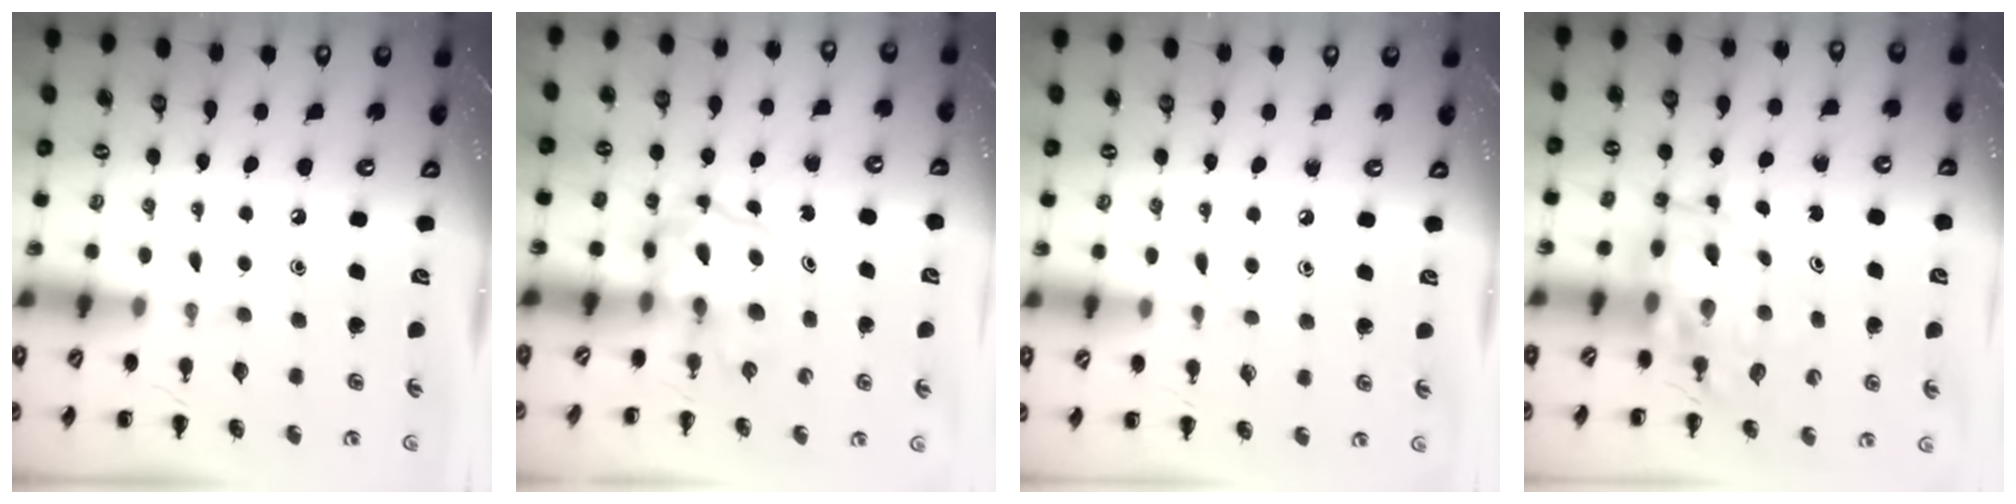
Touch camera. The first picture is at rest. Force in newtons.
{"total": 4.0, "press": 3.9, "slide": 0.6}
{"total": 3.0, "press": 2.6, "slide": 1.5}
{"total": 7.4, "press": 7.0, "slide": 2.3}